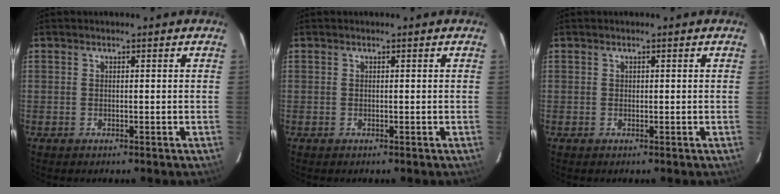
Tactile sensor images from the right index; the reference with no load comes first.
{"total": 0.0}
{"total": 0.0}